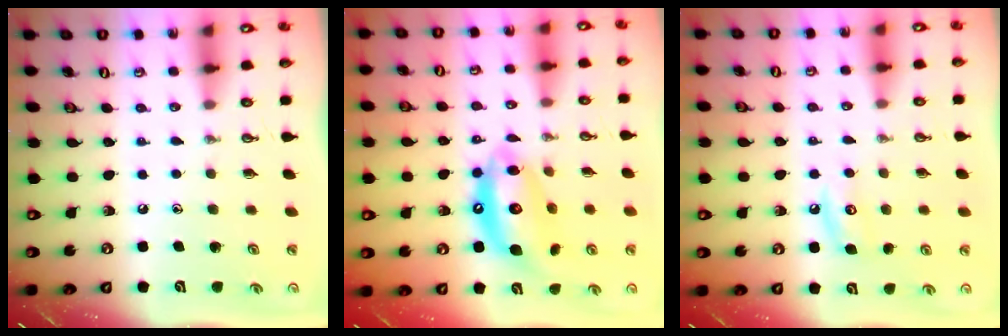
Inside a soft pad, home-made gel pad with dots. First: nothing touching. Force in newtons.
{"total": 14.6, "press": 14.5, "slide": 1.8}
{"total": 6.5, "press": 6.5, "slide": 0.3}